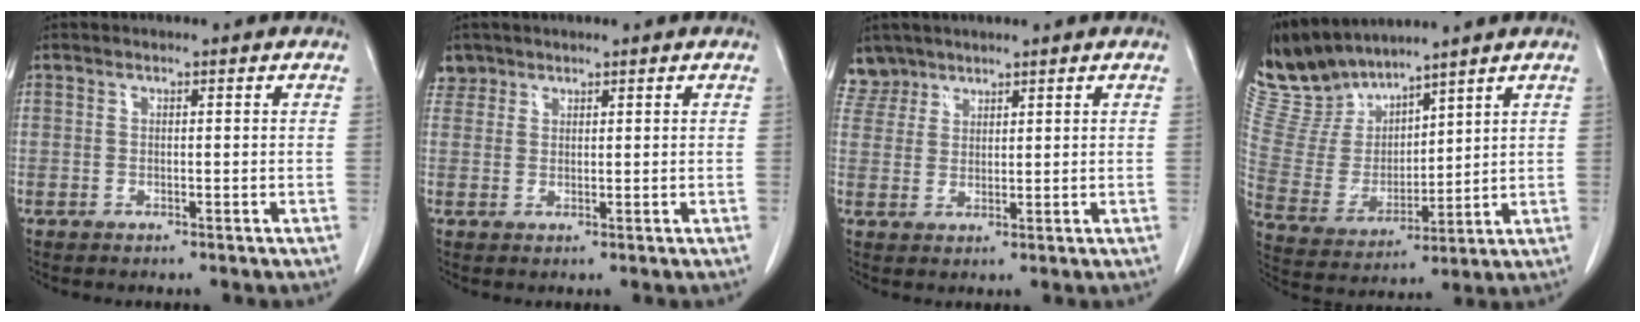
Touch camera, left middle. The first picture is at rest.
{"total": 2.3, "force": [1.7, 1.5, -0.3], "torque": [0.015, 0.007, 0.029]}
{"total": 3.6, "force": [3.0, 1.7, -0.6], "torque": [0.019, 0.006, 0.061]}
{"total": 10.4, "force": [10.1, 2.2, 1.2], "torque": [-0.050, 0.007, 0.228]}